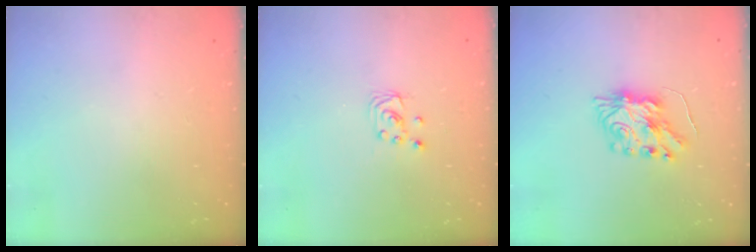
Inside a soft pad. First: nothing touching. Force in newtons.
{"total": 2.2, "press": 2.2, "slide": 0.2}
{"total": 8.1, "press": 8.1, "slide": 0.6}